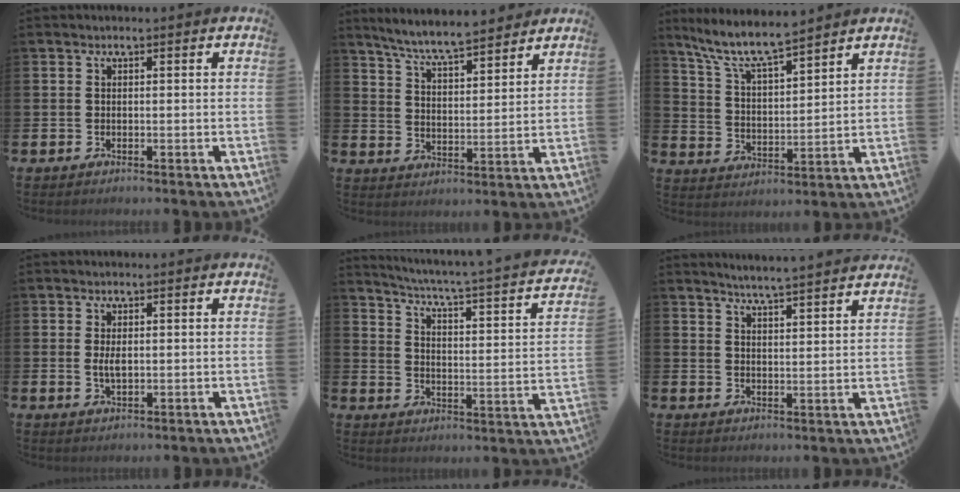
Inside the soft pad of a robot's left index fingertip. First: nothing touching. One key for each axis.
{"total": 7.0, "fx": 6.7, "fy": 0.5, "fz": 2.1, "tx": -0.069, "ty": -0.038, "tz": 0.119}
{"total": 8.3, "fx": 7.5, "fy": 0.9, "fz": 3.4, "tx": -0.095, "ty": -0.039, "tz": 0.133}
{"total": 2.2, "fx": 0.3, "fy": 1.0, "fz": 1.9, "tx": -0.028, "ty": -0.002, "tz": 0.001}
{"total": 3.3, "fx": 2.7, "fy": -0.2, "fz": 2.0, "tx": -0.060, "ty": -0.037, "tz": 0.032}
{"total": 4.6, "fx": 4.5, "fy": -0.9, "fz": 0.2, "tx": -0.015, "ty": -0.032, "tz": 0.078}